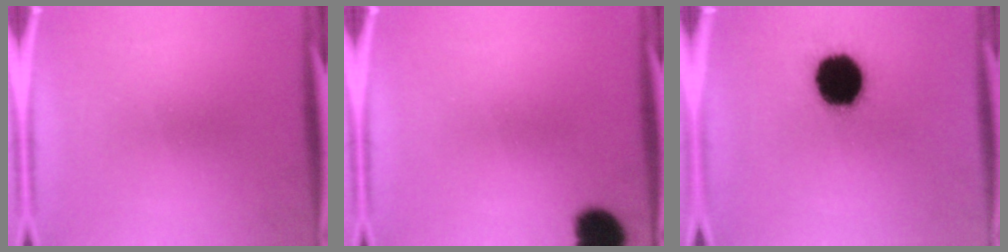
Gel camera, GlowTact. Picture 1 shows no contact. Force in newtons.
{"total": 7.9}
{"total": 18.4}